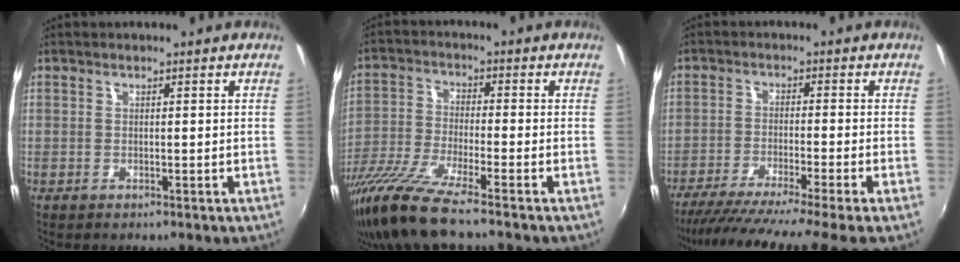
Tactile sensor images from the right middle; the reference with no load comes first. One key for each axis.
{"total": 13.3, "fx": -10.4, "fy": 0.4, "fz": 8.4, "tx": -0.178, "ty": -0.039, "tz": -0.198}
{"total": 14.3, "fx": -12.2, "fy": -2.7, "fz": 6.9, "tx": -0.130, "ty": -0.045, "tz": -0.193}